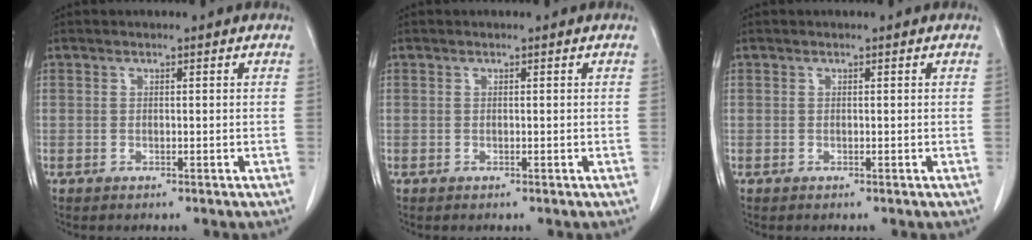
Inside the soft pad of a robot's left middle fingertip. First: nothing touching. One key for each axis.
{"total": 0.0}
{"total": 0.0}